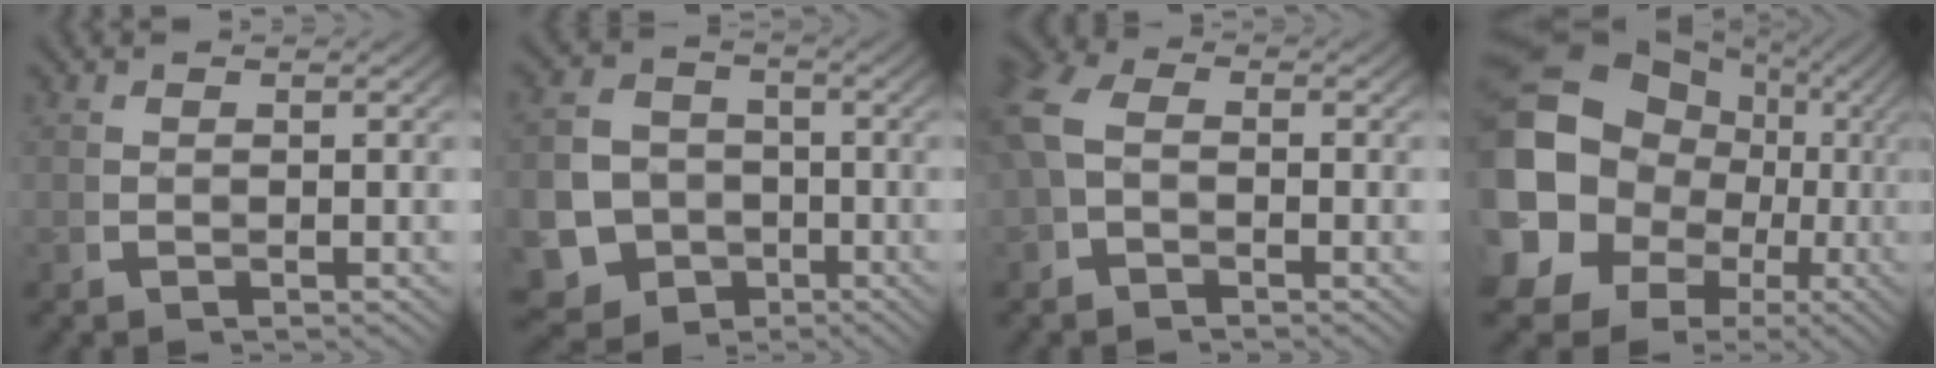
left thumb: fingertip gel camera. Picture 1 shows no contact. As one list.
[{"total": 14.0, "force": [-5.2, 12.0, 5.0], "torque": [-0.105, -0.070, -0.079]}, {"total": 3.5, "force": [-0.2, 2.8, 2.1], "torque": [-0.051, -0.006, -0.005]}, {"total": 21.7, "force": [-0.1, 17.7, 12.6], "torque": [-0.278, -0.059, 0.007]}]